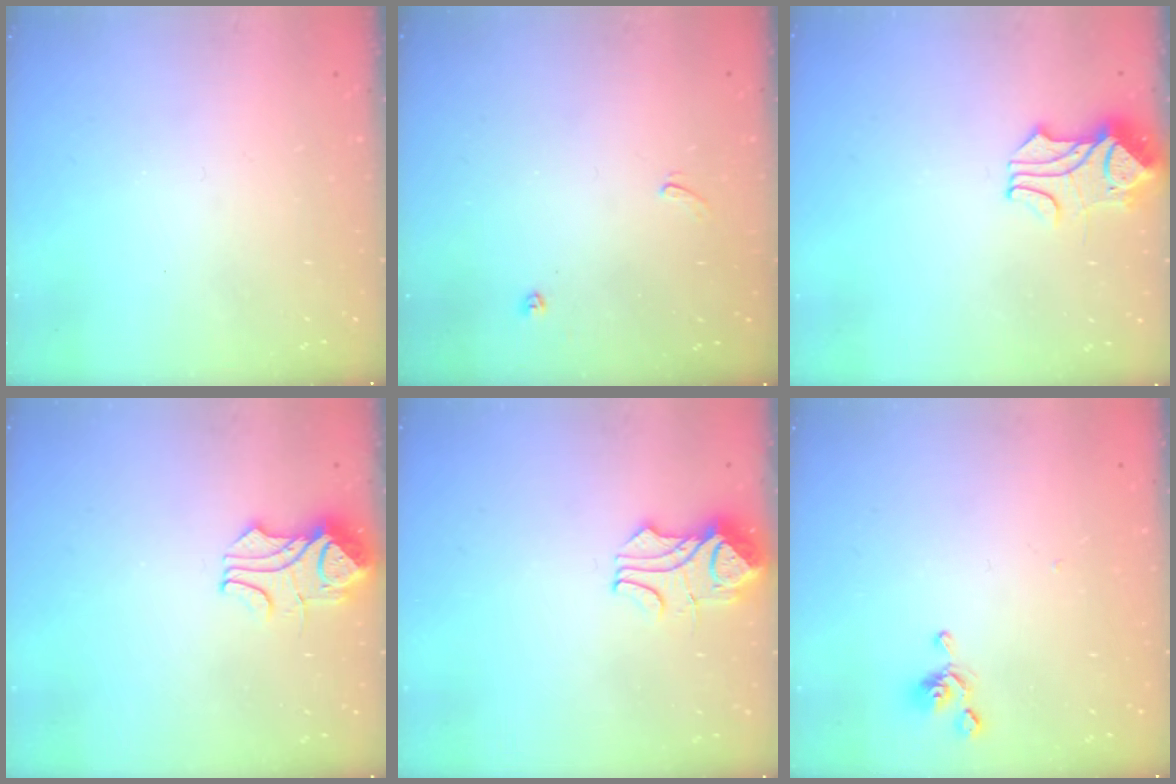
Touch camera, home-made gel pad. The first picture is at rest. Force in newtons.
{"total": 3.3, "press": 3.2, "slide": 0.4}
{"total": 1.6, "press": 1.2, "slide": 1.0}
{"total": 3.7, "press": 3.6, "slide": 0.9}
{"total": 3.8, "press": 3.7, "slide": 0.9}
{"total": 0.6, "press": 0.3, "slide": 0.6}